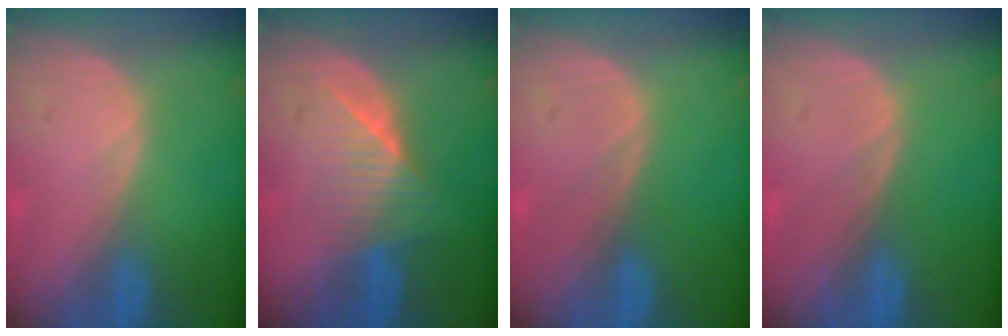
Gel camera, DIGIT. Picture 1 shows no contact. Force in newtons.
{"total": 6.2, "press": 5.7, "slide": 2.6}
{"total": 0.0}
{"total": 0.0}